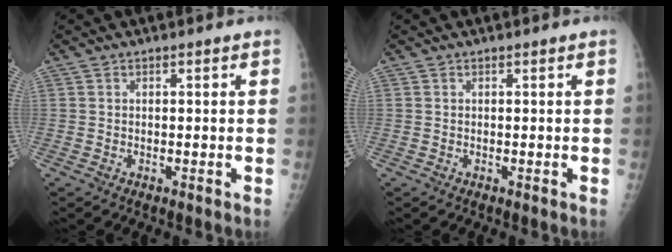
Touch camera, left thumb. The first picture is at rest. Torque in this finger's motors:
{"motor_torque": [-0.05, -0.07, -0.02, -0.03, 0.00]}